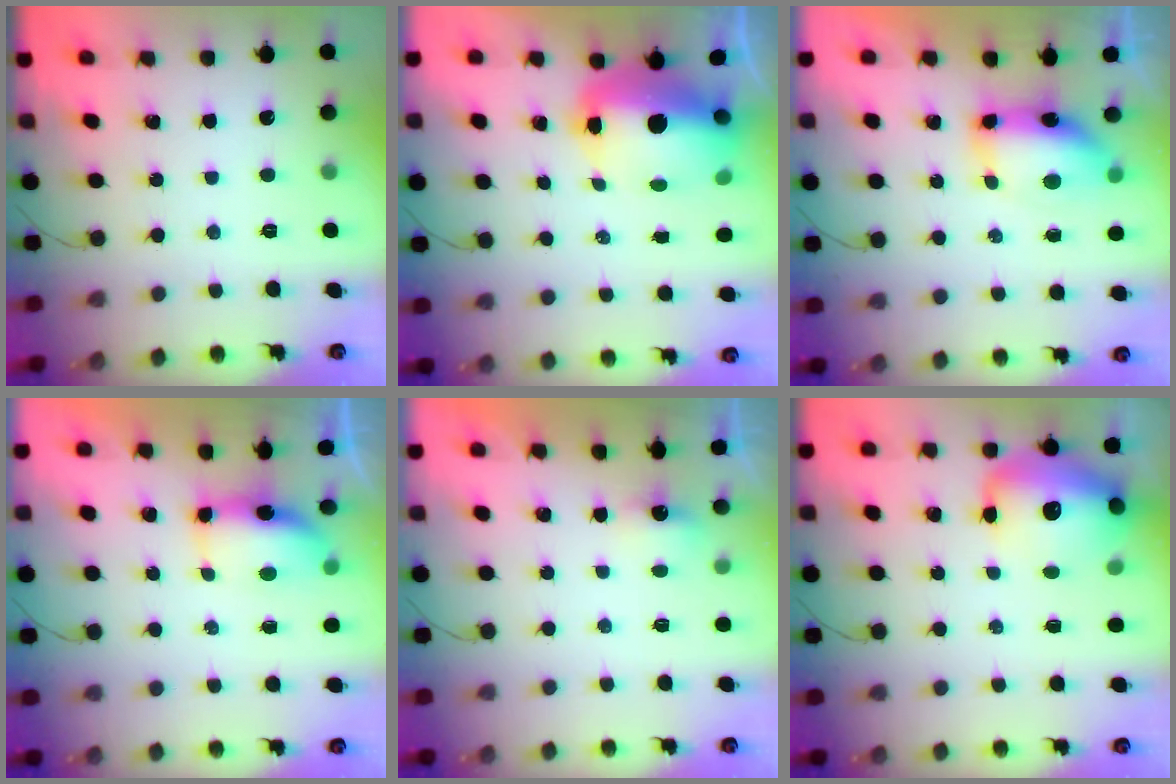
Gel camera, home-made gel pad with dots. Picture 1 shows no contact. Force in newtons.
{"total": 14.9, "press": 14.4, "slide": 3.8}
{"total": 9.1, "press": 9.0, "slide": 1.8}
{"total": 6.2, "press": 6.1, "slide": 1.2}
{"total": 2.7, "press": 2.6, "slide": 0.6}
{"total": 15.6, "press": 15.2, "slide": 3.8}